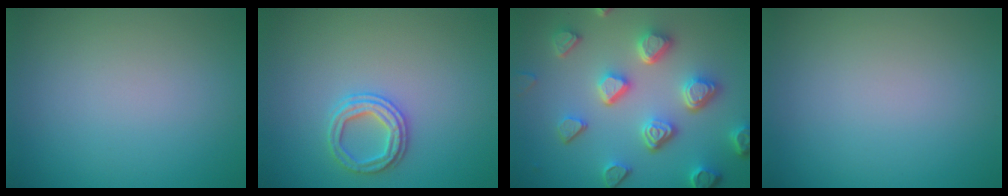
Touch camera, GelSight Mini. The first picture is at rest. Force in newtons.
{"total": 2.4, "press": 2.4, "slide": 0.2}
{"total": 6.7, "press": 5.3, "slide": 4.1}
{"total": 0.0}